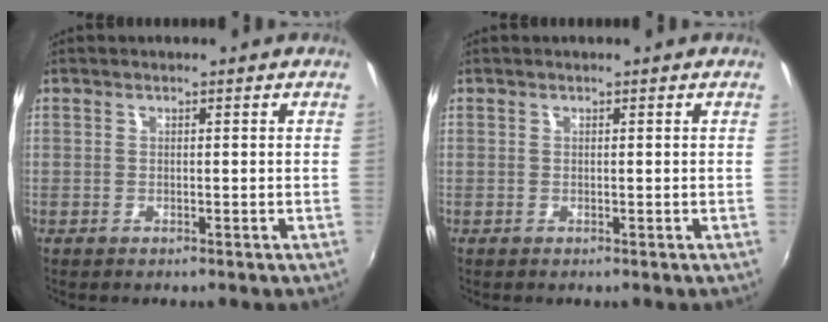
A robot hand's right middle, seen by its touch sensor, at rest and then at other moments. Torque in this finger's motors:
{"motor_torque": [0.00, 0.00, 0.00, 0.00]}